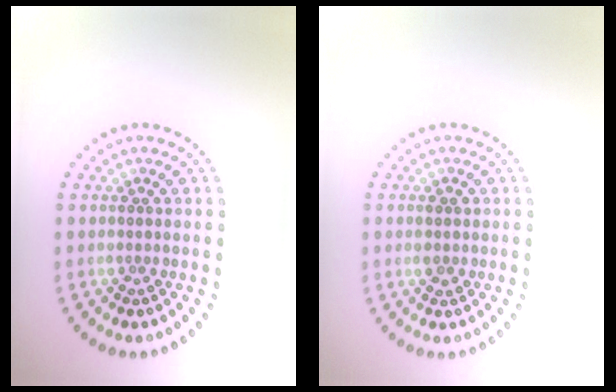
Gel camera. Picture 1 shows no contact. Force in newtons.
{"total": 0.9, "press": 0.9, "slide": 0.1}